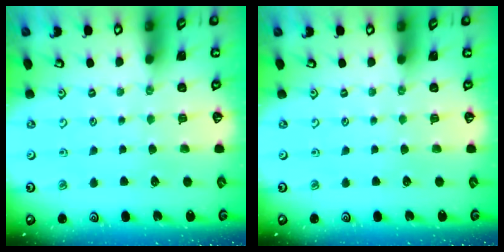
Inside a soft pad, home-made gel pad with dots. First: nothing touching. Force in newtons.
{"total": 0.0}